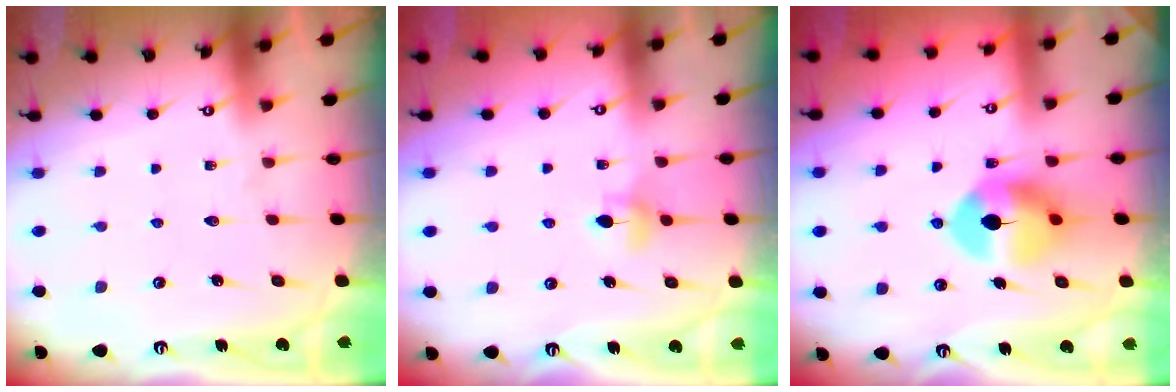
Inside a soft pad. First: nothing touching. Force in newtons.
{"total": 4.7, "press": 4.6, "slide": 0.8}
{"total": 9.4, "press": 9.4, "slide": 0.7}